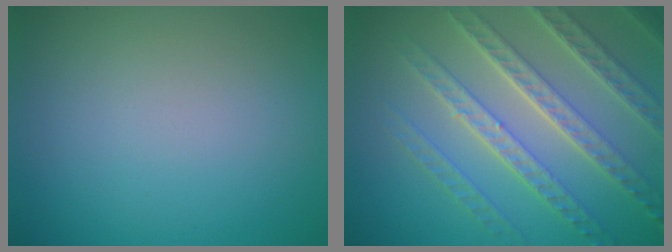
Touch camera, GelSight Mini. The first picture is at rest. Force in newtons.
{"total": 7.6, "press": 5.5, "slide": 5.2}